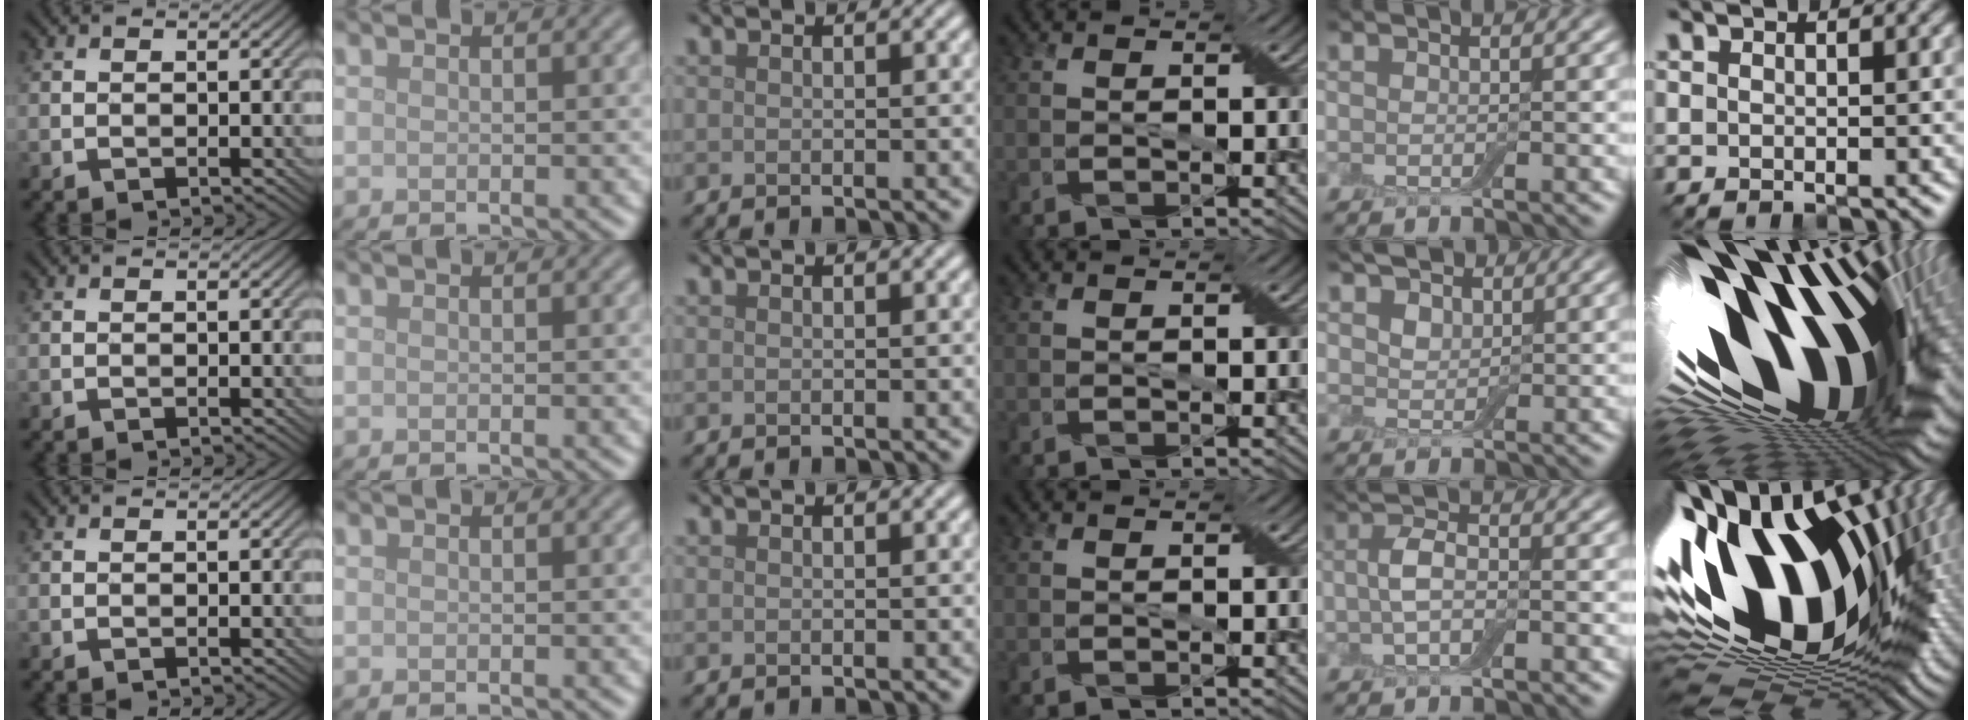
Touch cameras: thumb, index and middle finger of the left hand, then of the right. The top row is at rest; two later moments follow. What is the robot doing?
{"motion": "extract", "object": "drawer"}